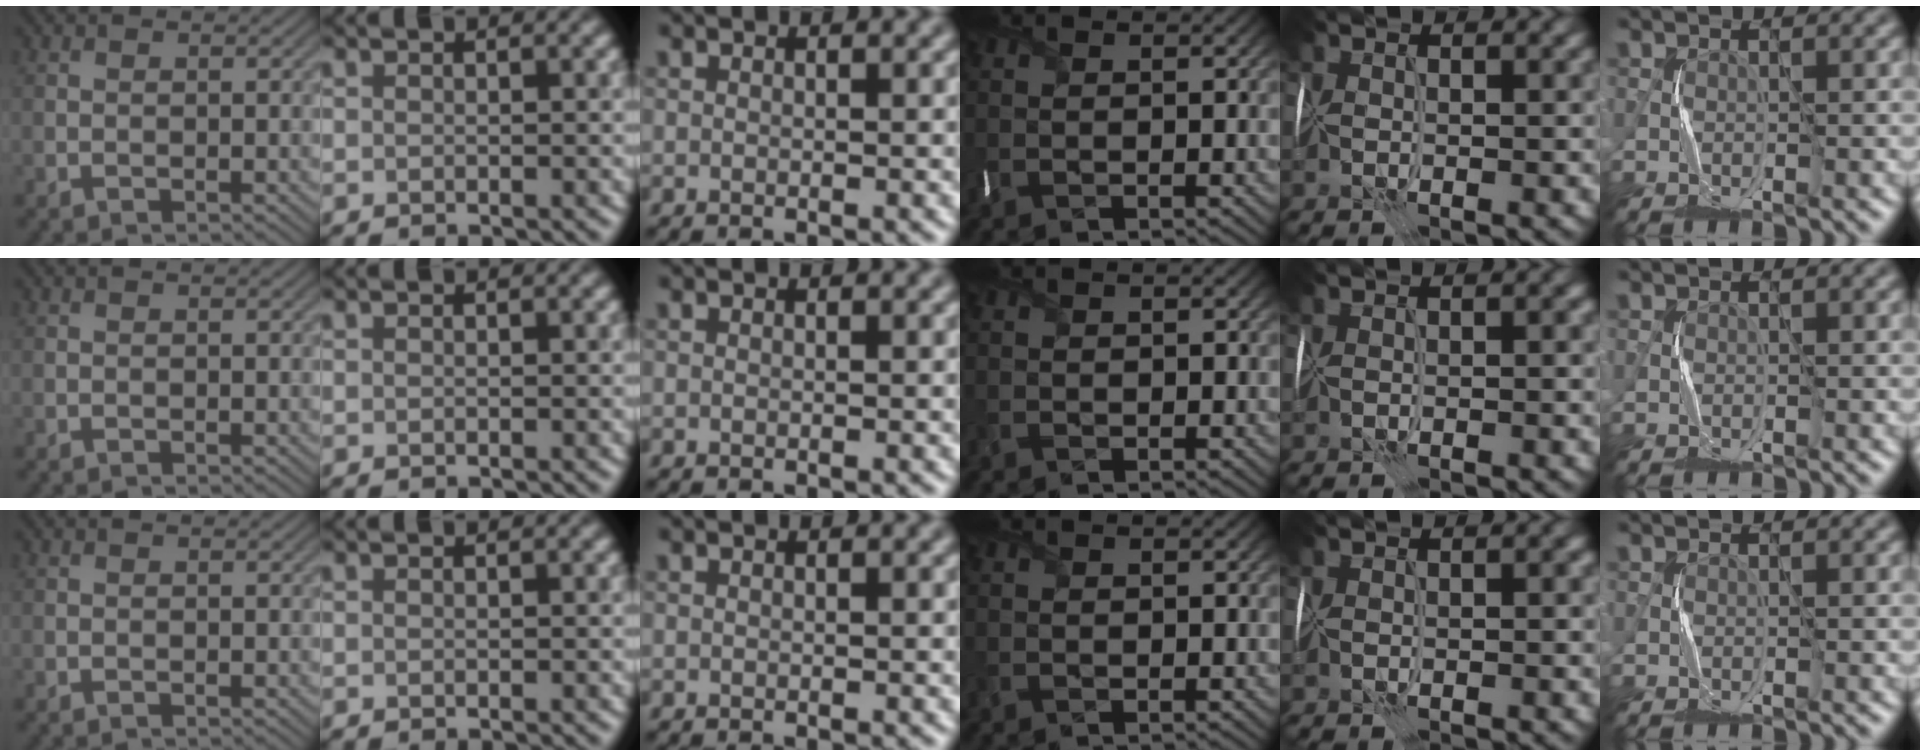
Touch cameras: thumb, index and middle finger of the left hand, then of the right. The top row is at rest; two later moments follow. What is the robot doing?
{"motion": "wrap", "object": "cellophane"}